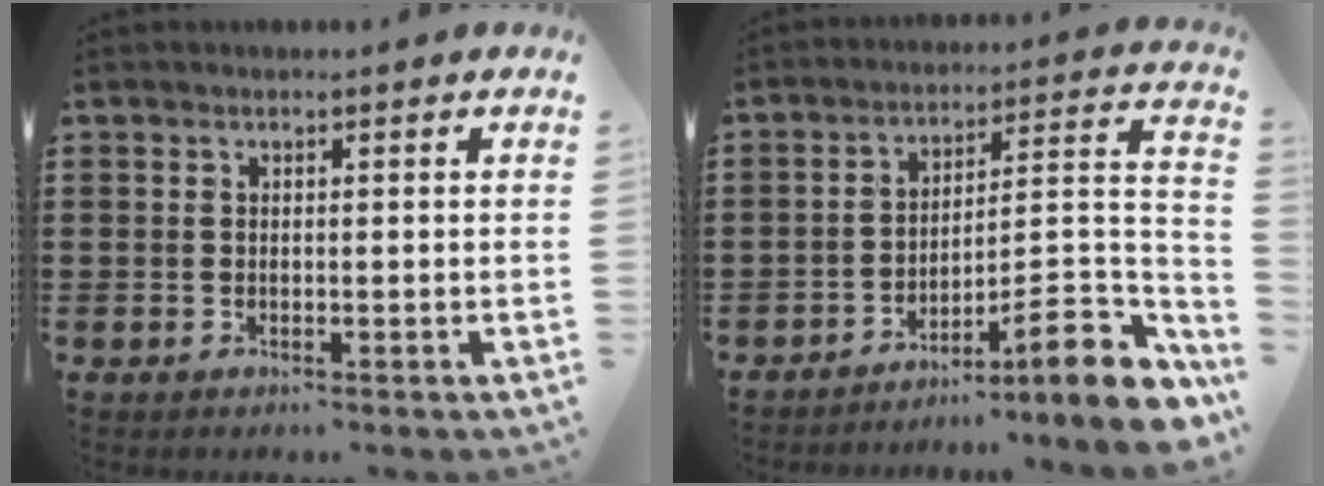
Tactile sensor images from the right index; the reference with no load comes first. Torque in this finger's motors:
{"motor_torque": [0.32, -0.23, 0.39, 0.06]}